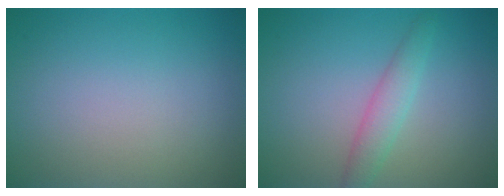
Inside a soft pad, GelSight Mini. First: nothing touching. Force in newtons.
{"total": 2.3, "press": 2.3, "slide": 0.1}